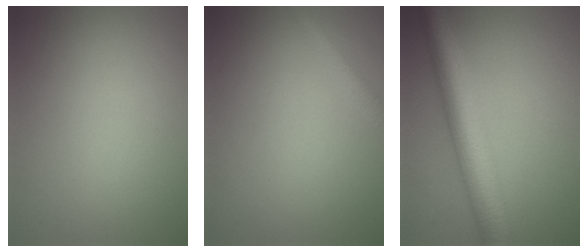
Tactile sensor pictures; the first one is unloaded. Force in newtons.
{"total": 2.0, "press": 2.0, "slide": 0.1}
{"total": 7.1, "press": 7.1, "slide": 0.1}